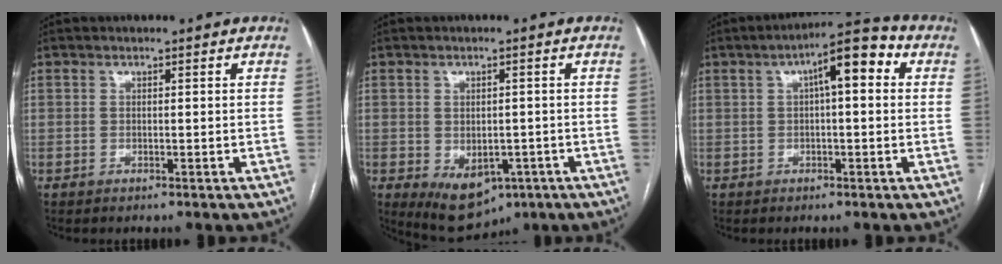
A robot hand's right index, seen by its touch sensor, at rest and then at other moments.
{"total": 8.3, "force": [-3.7, 5.3, 5.2], "torque": [-0.080, -0.007, -0.040]}
{"total": 8.2, "force": [2.2, 1.9, 7.6], "torque": [-0.114, 0.035, 0.027]}